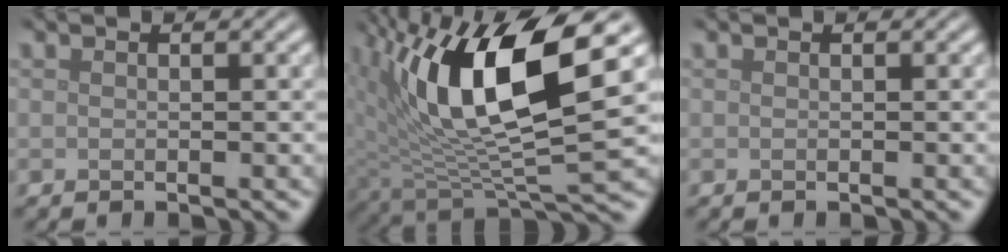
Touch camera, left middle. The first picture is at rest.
{"total": 13.4, "force": [4.2, 4.4, 12.0], "torque": [-0.224, 0.001, 0.081]}
{"total": 0.0}